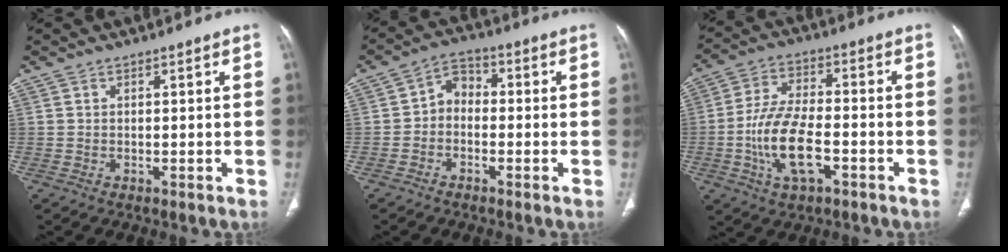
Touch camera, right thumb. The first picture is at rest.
{"total": 5.0, "force": [-1.0, 3.9, 2.9], "torque": [-0.027, 0.026, -0.037]}
{"total": 12.5, "force": [-3.9, 5.8, 10.3], "torque": [-0.201, 0.019, -0.073]}